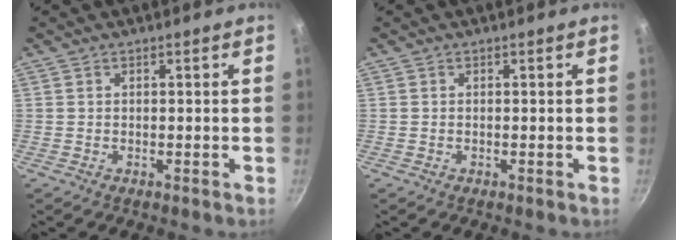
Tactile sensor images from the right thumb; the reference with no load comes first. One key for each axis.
{"total": 0.0}